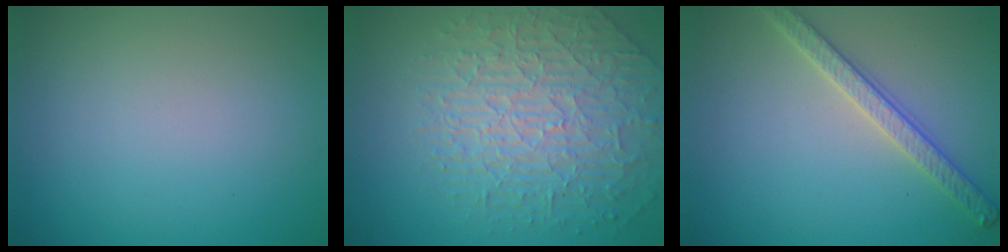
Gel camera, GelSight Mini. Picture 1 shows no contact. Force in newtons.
{"total": 5.3, "press": 4.8, "slide": 2.2}
{"total": 3.0, "press": 2.9, "slide": 0.7}